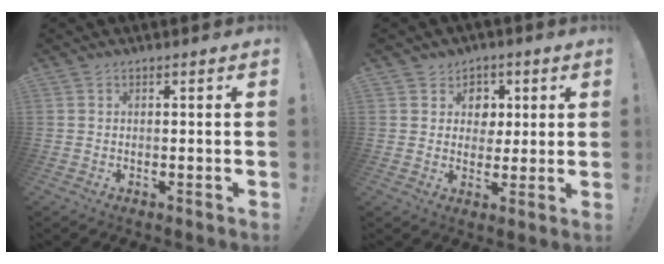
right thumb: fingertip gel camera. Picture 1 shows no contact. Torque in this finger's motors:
{"motor_torque": [-0.01, -0.04, 0.13, 0.02, 0.08]}